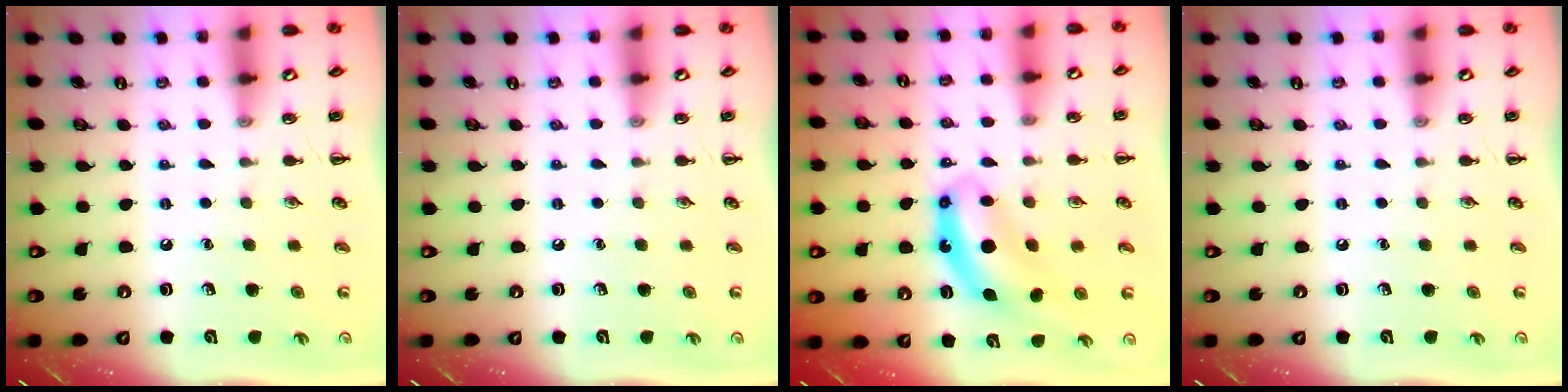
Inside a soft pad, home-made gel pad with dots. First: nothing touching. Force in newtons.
{"total": 0.0}
{"total": 9.4, "press": 9.3, "slide": 1.8}
{"total": 0.0}